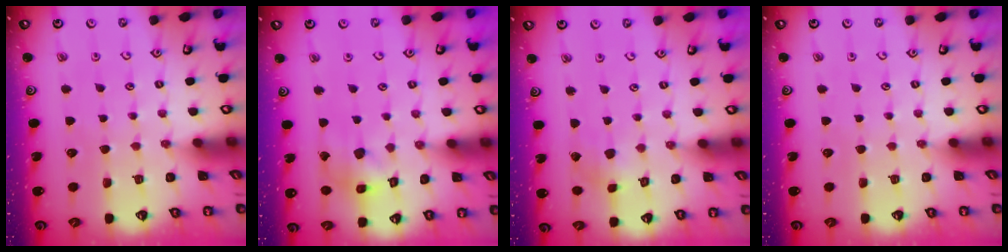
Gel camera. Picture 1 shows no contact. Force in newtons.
{"total": 11.9, "press": 11.8, "slide": 1.5}
{"total": 2.1, "press": 2.1, "slide": 0.2}
{"total": 0.0}